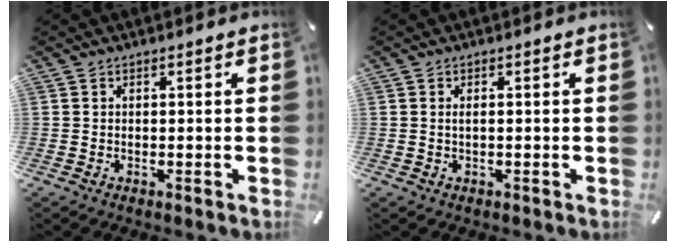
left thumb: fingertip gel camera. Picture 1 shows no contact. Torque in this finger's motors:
{"motor_torque": [0.12, -0.27, 0.01, -0.03, 0.06]}